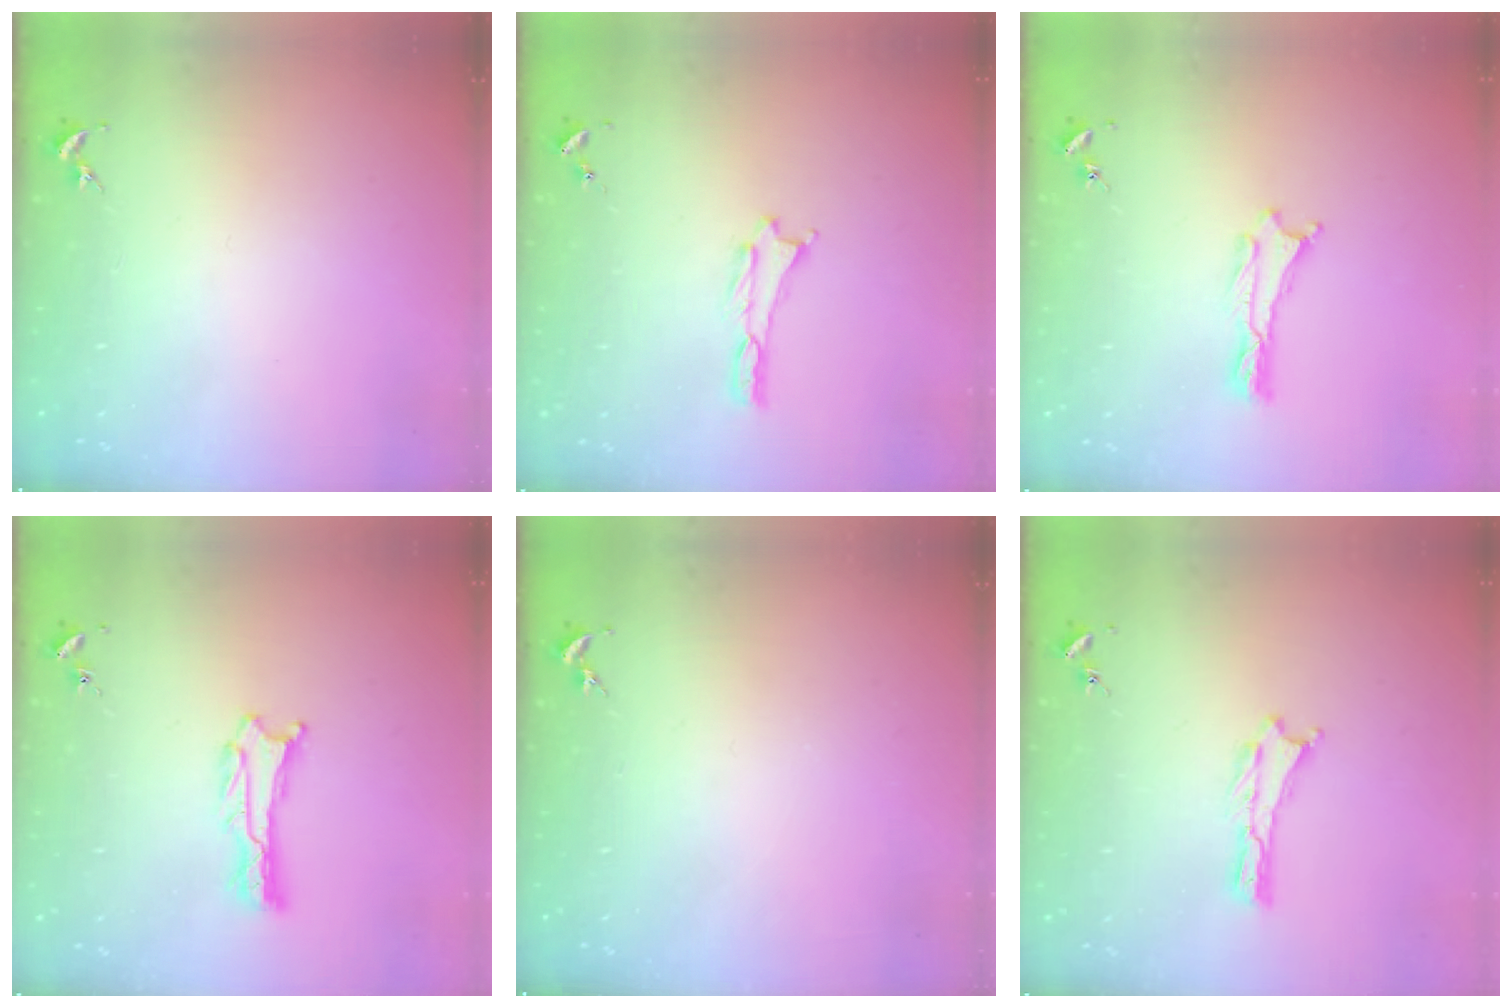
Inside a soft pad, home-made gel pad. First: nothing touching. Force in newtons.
{"total": 0.0}
{"total": 0.0}
{"total": 0.9, "press": 0.8, "slide": 0.1}
{"total": 0.0}
{"total": 0.0}